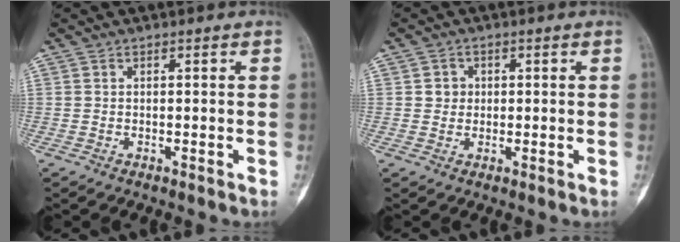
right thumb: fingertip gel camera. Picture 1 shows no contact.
{"total": 2.4, "force": [0.4, 2.3, 0.7], "torque": [0.003, 0.003, 0.003]}